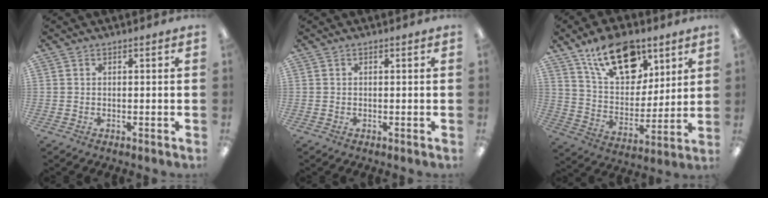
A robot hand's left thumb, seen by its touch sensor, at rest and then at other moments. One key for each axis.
{"total": 0.0}
{"total": 18.5, "fx": 11.5, "fy": 10.2, "fz": 10.3, "tx": -0.156, "ty": -0.053, "tz": 0.202}